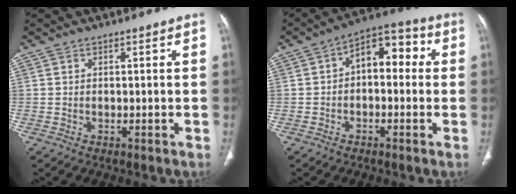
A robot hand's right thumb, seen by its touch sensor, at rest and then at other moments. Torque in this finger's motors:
{"motor_torque": [0.44, 1.80, 0.78, -0.73, 0.05]}